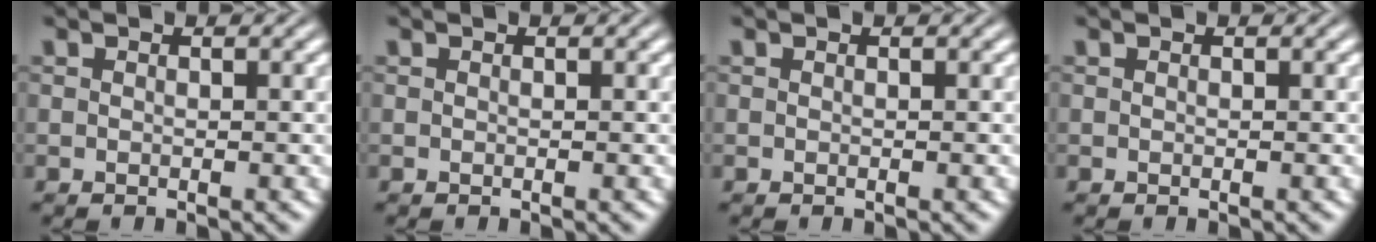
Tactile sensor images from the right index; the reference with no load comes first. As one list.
[{"total": 0.0}, {"total": 0.0}, {"total": 0.0}]